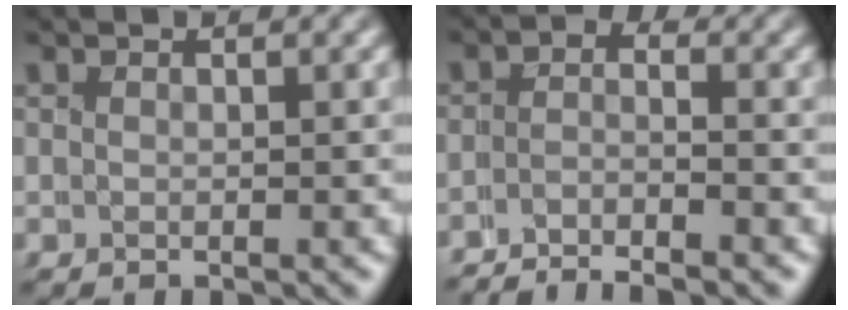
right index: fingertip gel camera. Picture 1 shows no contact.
{"total": 5.5, "force": [-5.0, 1.5, 1.8], "torque": [-0.008, -0.005, -0.087]}